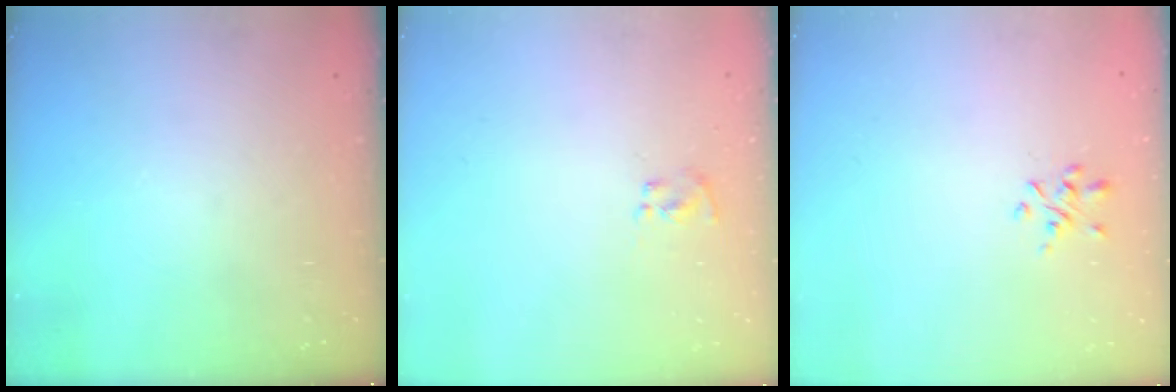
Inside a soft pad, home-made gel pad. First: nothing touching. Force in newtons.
{"total": 3.0, "press": 2.9, "slide": 0.9}
{"total": 1.8, "press": 1.6, "slide": 0.6}